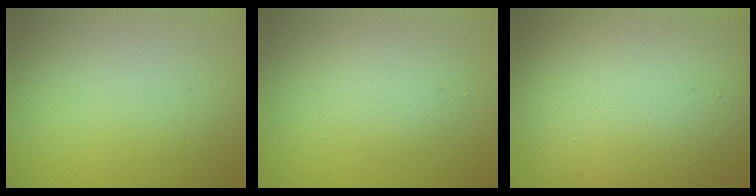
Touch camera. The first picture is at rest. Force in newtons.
{"total": 2.4, "press": 2.4, "slide": 0.1}
{"total": 15.5, "press": 15.5, "slide": 1.0}